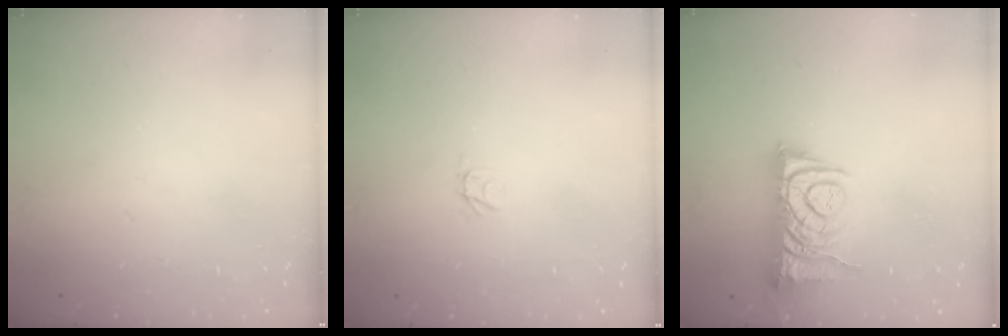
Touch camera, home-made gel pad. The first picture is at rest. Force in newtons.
{"total": 1.8, "press": 1.8, "slide": 0.1}
{"total": 8.8, "press": 8.8, "slide": 0.6}